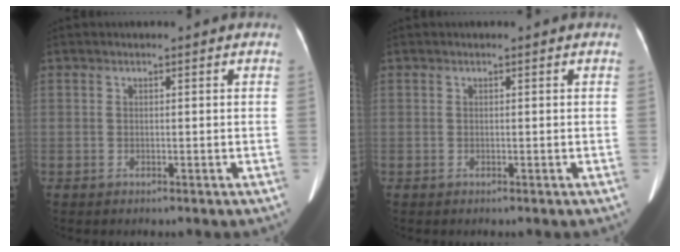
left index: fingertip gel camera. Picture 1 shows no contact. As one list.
[{"total": 0.0}]